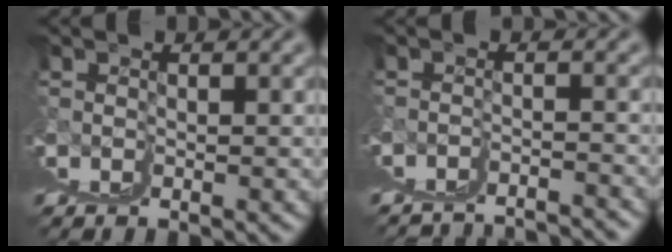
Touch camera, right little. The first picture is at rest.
{"total": 3.4, "force": [0.5, 0.4, 3.3], "torque": [-0.036, 0.011, 0.007]}